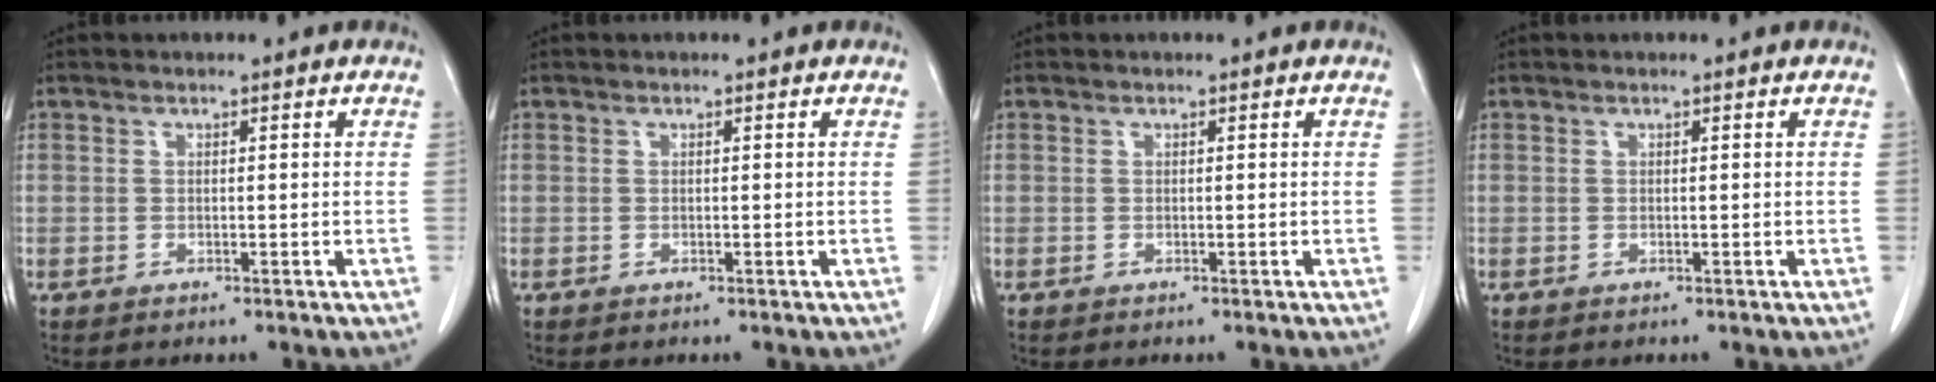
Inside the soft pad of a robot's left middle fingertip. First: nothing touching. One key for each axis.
{"total": 0.0}
{"total": 0.0}
{"total": 0.0}